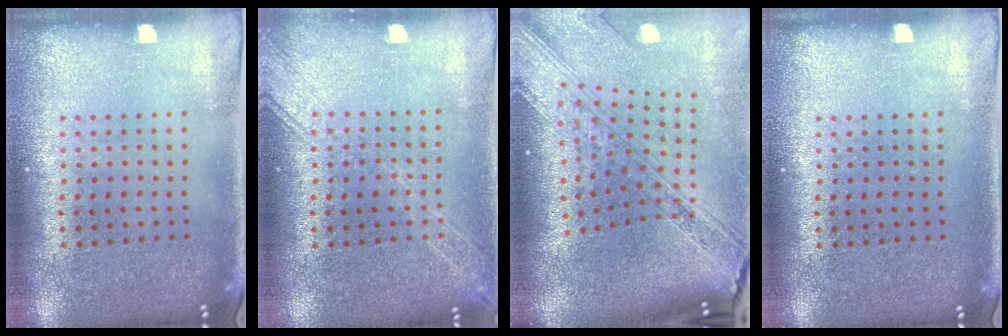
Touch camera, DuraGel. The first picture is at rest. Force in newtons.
{"total": 3.0, "press": 3.0, "slide": 0.5}
{"total": 4.2, "press": 3.0, "slide": 2.9}
{"total": 0.0}